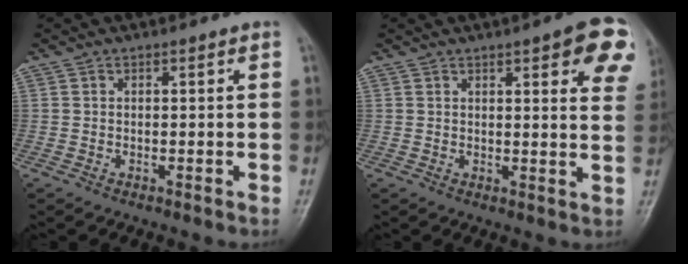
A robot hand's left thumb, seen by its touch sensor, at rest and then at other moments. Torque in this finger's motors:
{"motor_torque": [0.29, 0.29, 0.29, 0.09, 0.11]}